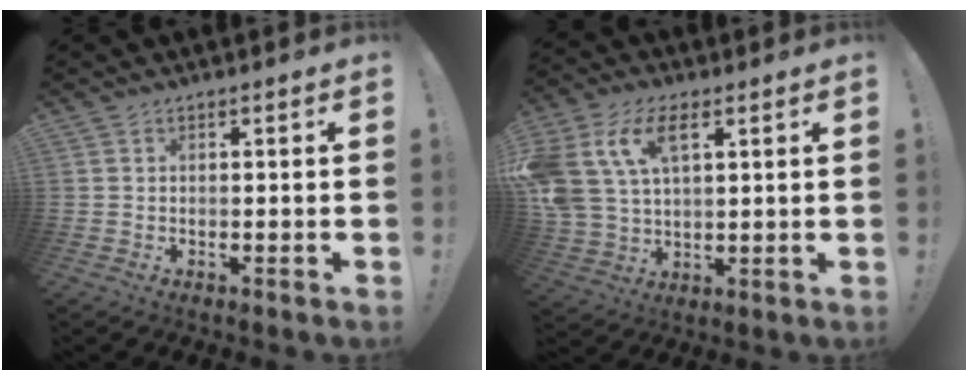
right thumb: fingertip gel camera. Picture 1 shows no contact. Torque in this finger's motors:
{"motor_torque": [0.65, 0.65, 1.66, 0.77, 0.58]}